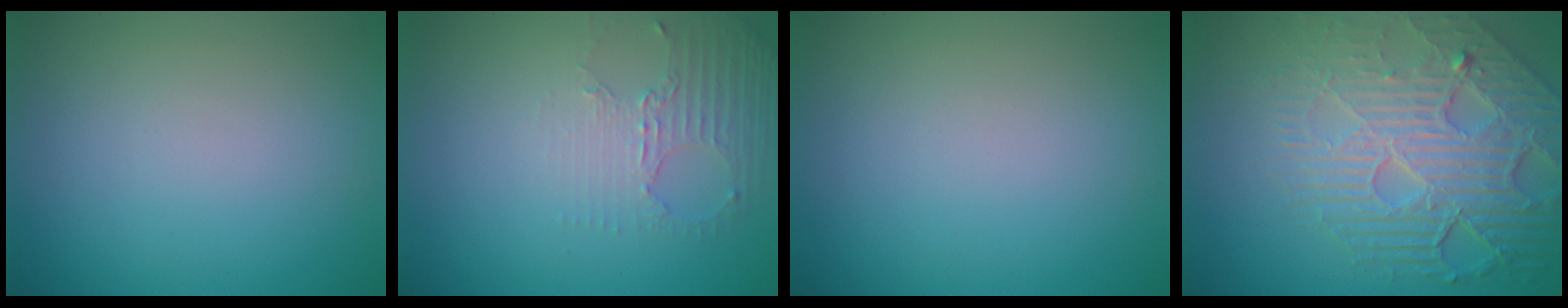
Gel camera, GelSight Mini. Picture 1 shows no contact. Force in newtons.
{"total": 2.6, "press": 2.0, "slide": 1.7}
{"total": 0.0}
{"total": 8.5, "press": 5.8, "slide": 6.2}